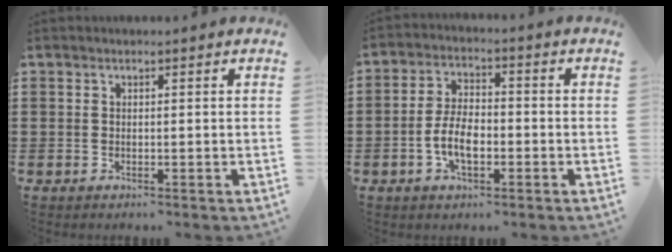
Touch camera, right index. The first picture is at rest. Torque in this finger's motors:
{"motor_torque": [1.13, 1.00, 0.56, 0.14]}